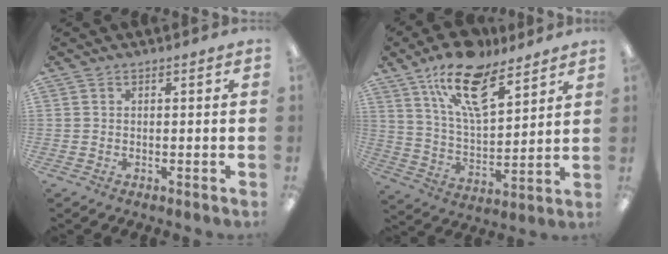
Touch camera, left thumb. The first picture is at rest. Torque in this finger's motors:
{"motor_torque": [0.34, 0.37, 1.57, -1.21, 0.40]}